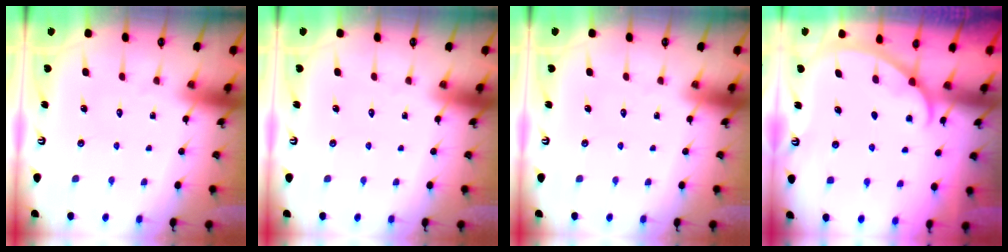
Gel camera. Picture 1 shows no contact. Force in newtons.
{"total": 0.0}
{"total": 0.0}
{"total": 2.3, "press": 2.3, "slide": 0.2}